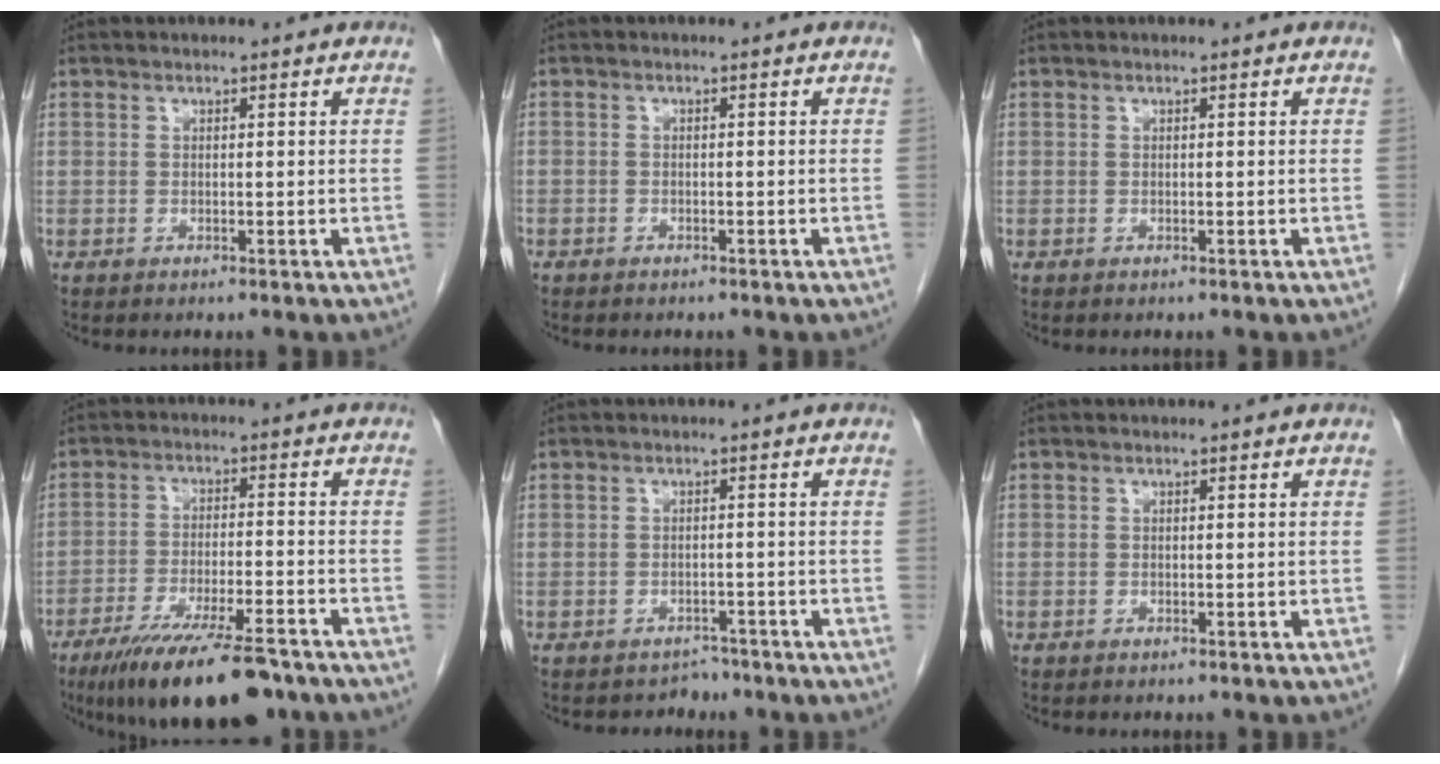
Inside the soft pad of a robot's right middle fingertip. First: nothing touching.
{"total": 1.1, "force": [-0.8, 0.7, 0.1], "torque": [-0.009, 0.002, -0.014]}
{"total": 0.0}
{"total": 15.4, "force": [-11.5, 3.0, 9.7], "torque": [-0.147, -0.026, -0.185]}
{"total": 2.3, "force": [-1.9, 1.3, -0.3], "torque": [0.000, 0.006, -0.025]}
{"total": 0.0}